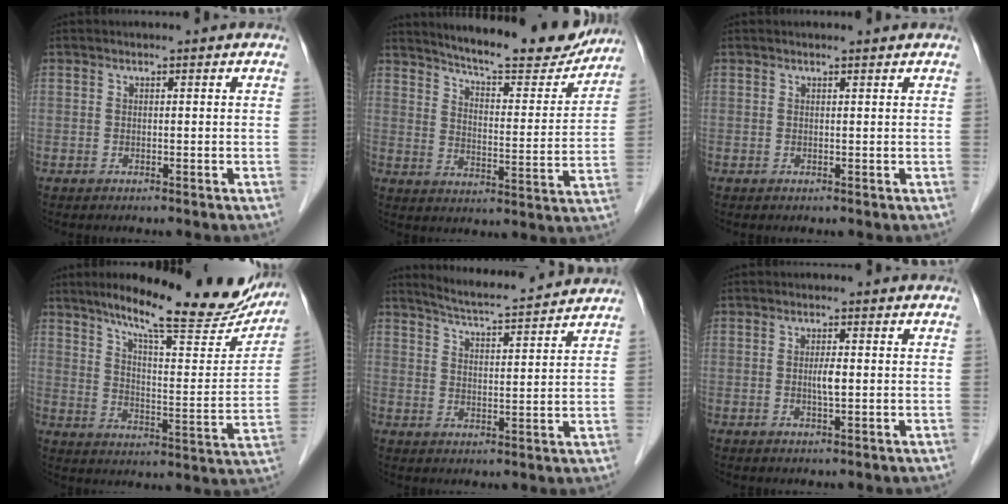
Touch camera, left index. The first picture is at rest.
{"total": 17.9, "force": [16.5, 2.3, 6.5], "torque": [-0.095, -0.036, 0.218]}
{"total": 0.9, "force": [0.9, -0.1, 0.2], "torque": [-0.010, 0.003, 0.013]}
{"total": 23.6, "force": [19.2, 3.9, 13.2], "torque": [-0.188, -0.016, 0.258]}
{"total": 11.5, "force": [10.9, 0.0, 3.5], "torque": [-0.067, 0.015, 0.155]}
{"total": 2.0, "force": [0.0, 0.2, 2.0], "torque": [-0.038, -0.001, 0.000]}